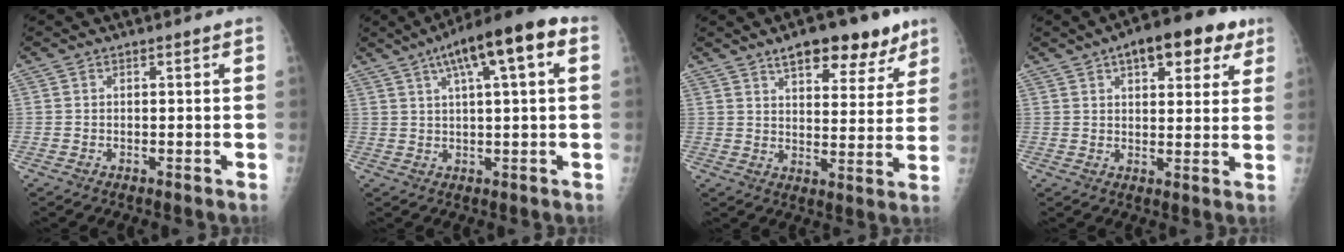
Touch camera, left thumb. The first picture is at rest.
{"total": 13.0, "force": [5.2, 2.8, 11.6], "torque": [-0.180, 0.022, 0.075]}
{"total": 13.6, "force": [9.0, 5.6, 8.5], "torque": [-0.077, -0.040, 0.131]}
{"total": 12.9, "force": [6.7, 6.0, 9.3], "torque": [-0.085, -0.003, 0.086]}